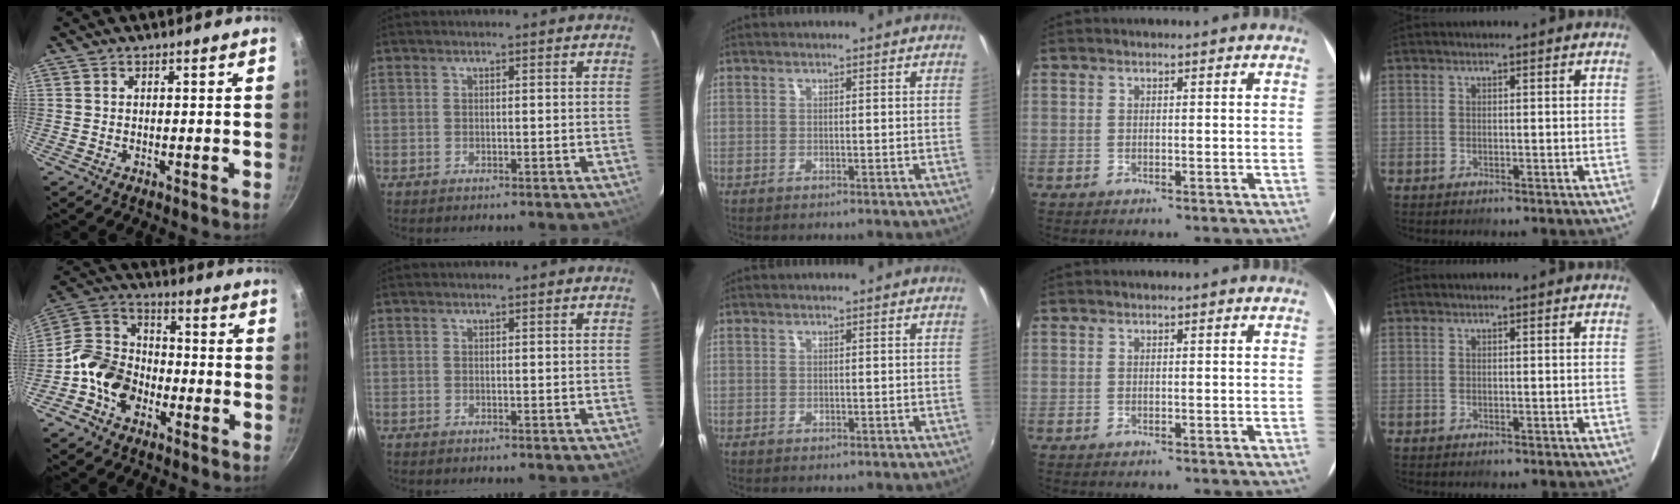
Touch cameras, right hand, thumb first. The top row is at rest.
{"thumb": {"total": 12.1, "force": [-5.0, 8.8, 6.5], "torque": [-0.092, 0.050, -0.115]}}